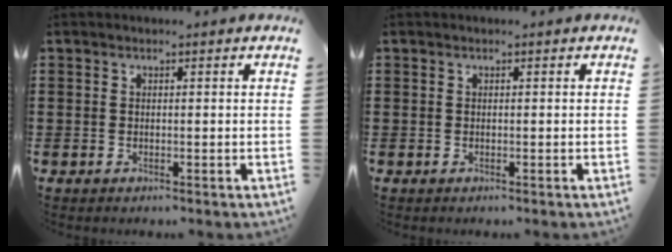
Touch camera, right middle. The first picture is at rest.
{"total": 0.0}